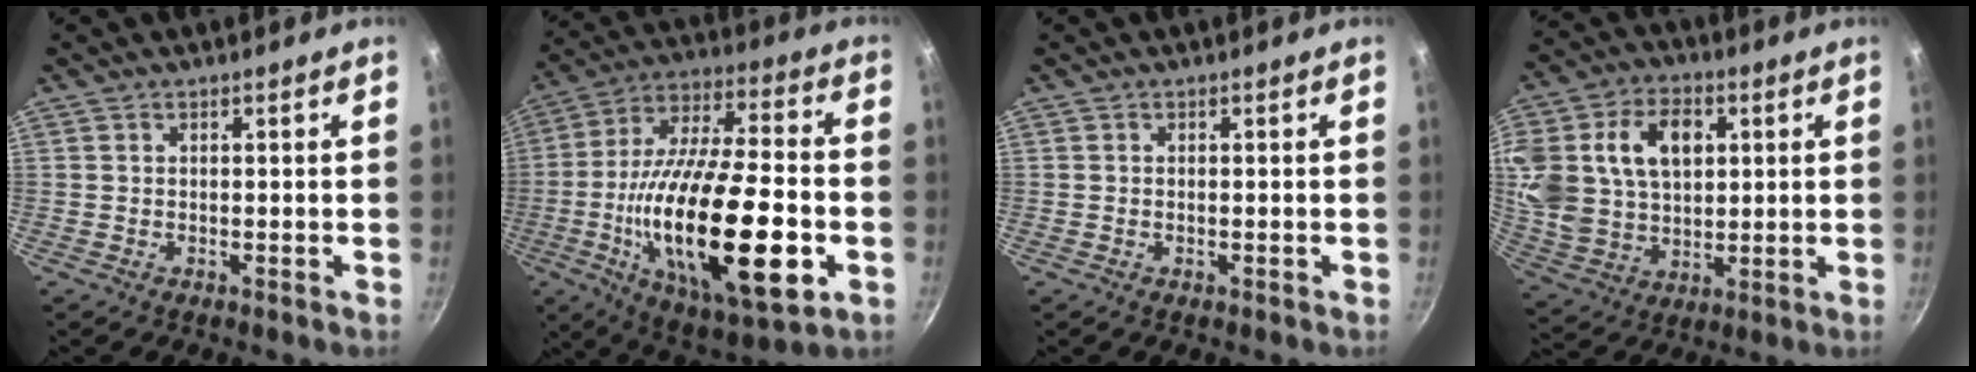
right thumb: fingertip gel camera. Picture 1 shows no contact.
{"total": 30.4, "force": [-7.2, 10.8, 27.5], "torque": [-0.469, 0.015, -0.113]}
{"total": 0.0}
{"total": 23.3, "force": [6.1, 16.7, 15.1], "torque": [-0.319, 0.018, 0.115]}